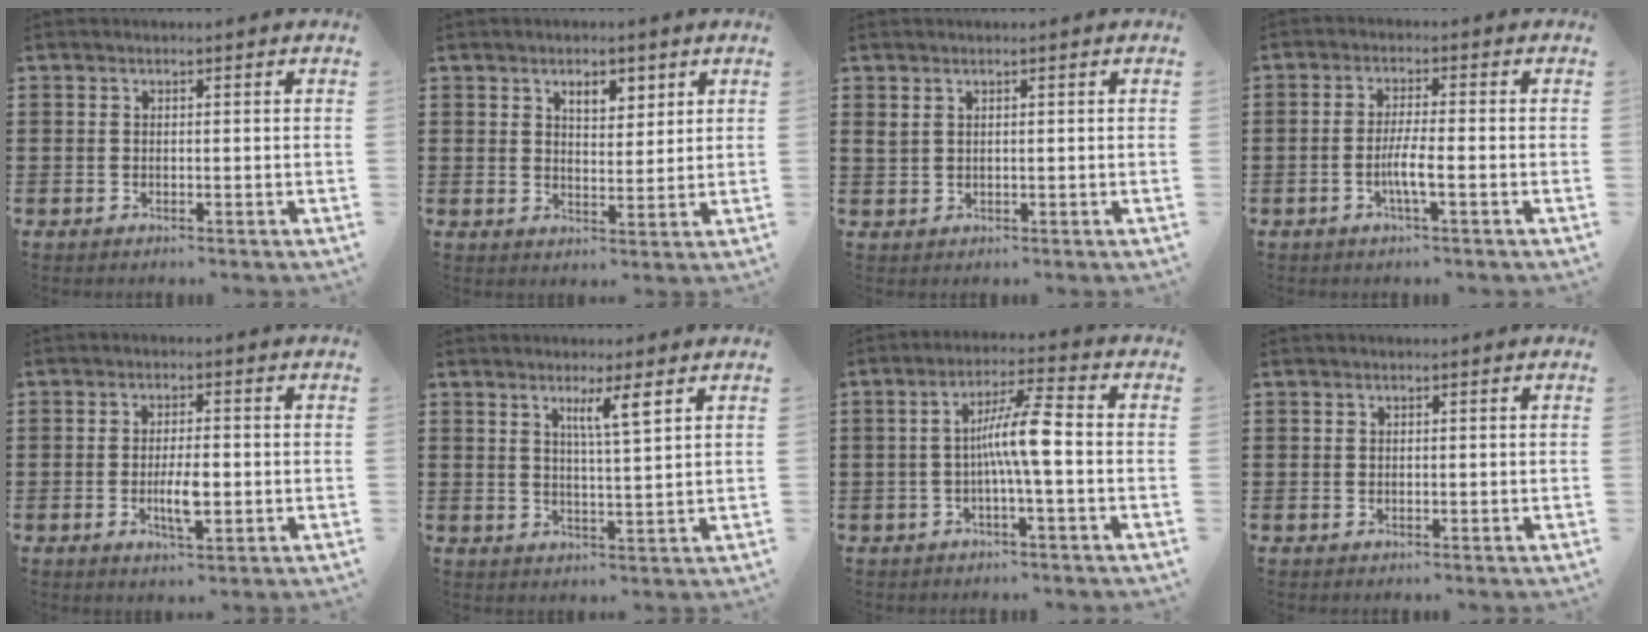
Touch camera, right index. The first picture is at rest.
{"total": 3.9, "force": [2.5, 1.9, 2.4], "torque": [-0.038, 0.003, 0.040]}
{"total": 1.1, "force": [0.9, 0.5, 0.6], "torque": [-0.015, 0.002, 0.016]}
{"total": 4.2, "force": [-1.5, 0.2, 3.9], "torque": [-0.074, -0.006, -0.030]}
{"total": 5.2, "force": [-1.0, 1.6, 4.9], "torque": [-0.098, -0.002, -0.021]}
{"total": 4.1, "force": [2.3, 0.0, 3.4], "torque": [-0.064, -0.005, 0.035]}
{"total": 7.6, "force": [-0.8, 0.7, 7.6], "torque": [-0.143, 0.003, -0.022]}
{"total": 0.0}